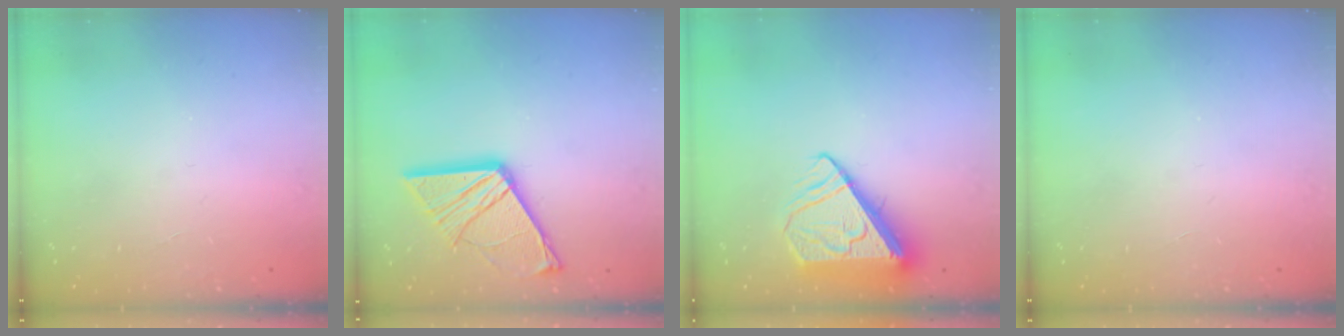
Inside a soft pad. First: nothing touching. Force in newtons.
{"total": 16.2, "press": 16.1, "slide": 1.4}
{"total": 7.8, "press": 7.8, "slide": 0.9}
{"total": 0.0}